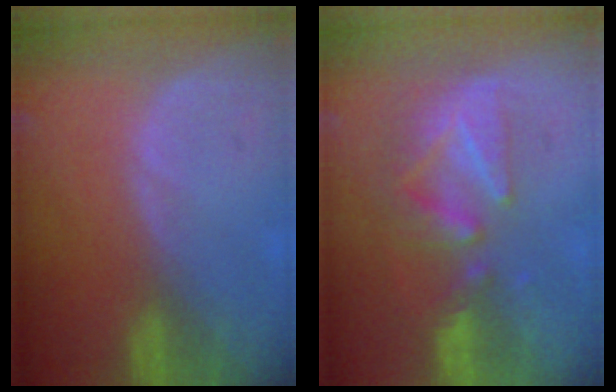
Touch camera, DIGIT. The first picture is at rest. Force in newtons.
{"total": 8.4, "press": 7.7, "slide": 3.3}